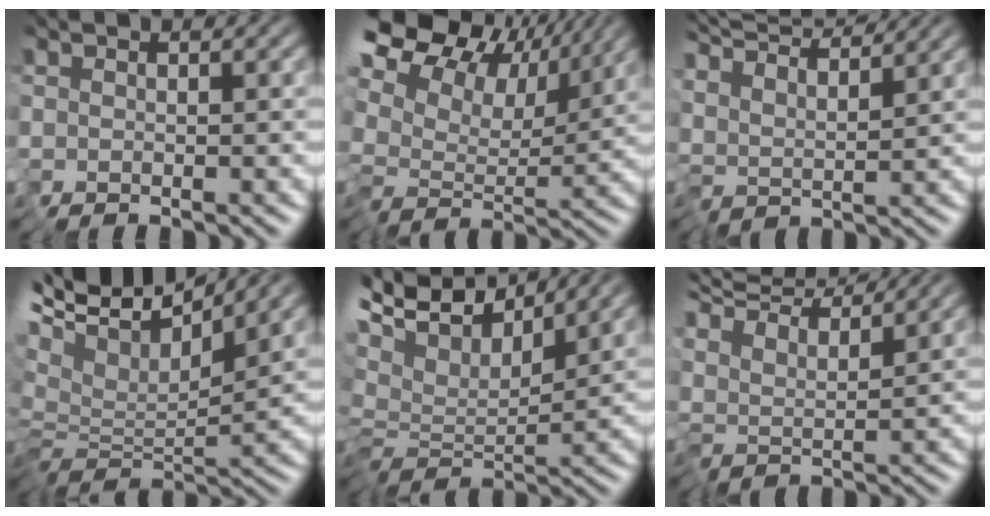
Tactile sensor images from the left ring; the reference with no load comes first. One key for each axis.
{"total": 14.6, "fx": 8.5, "fy": 8.8, "fz": 7.9, "tx": -0.190, "ty": 0.051, "tz": 0.139}
{"total": 7.1, "fx": 6.9, "fy": 0.3, "fz": 1.9, "tx": -0.062, "ty": 0.020, "tz": 0.119}
{"total": 9.8, "fx": 6.9, "fy": 2.0, "fz": 6.6, "tx": -0.144, "ty": 0.019, "tz": 0.113}
{"total": 6.3, "fx": 4.7, "fy": 0.8, "fz": 4.2, "tx": -0.104, "ty": 0.014, "tz": 0.078}
{"total": 8.1, "fx": 7.7, "fy": 0.6, "fz": 2.3, "tx": -0.077, "ty": 0.020, "tz": 0.121}